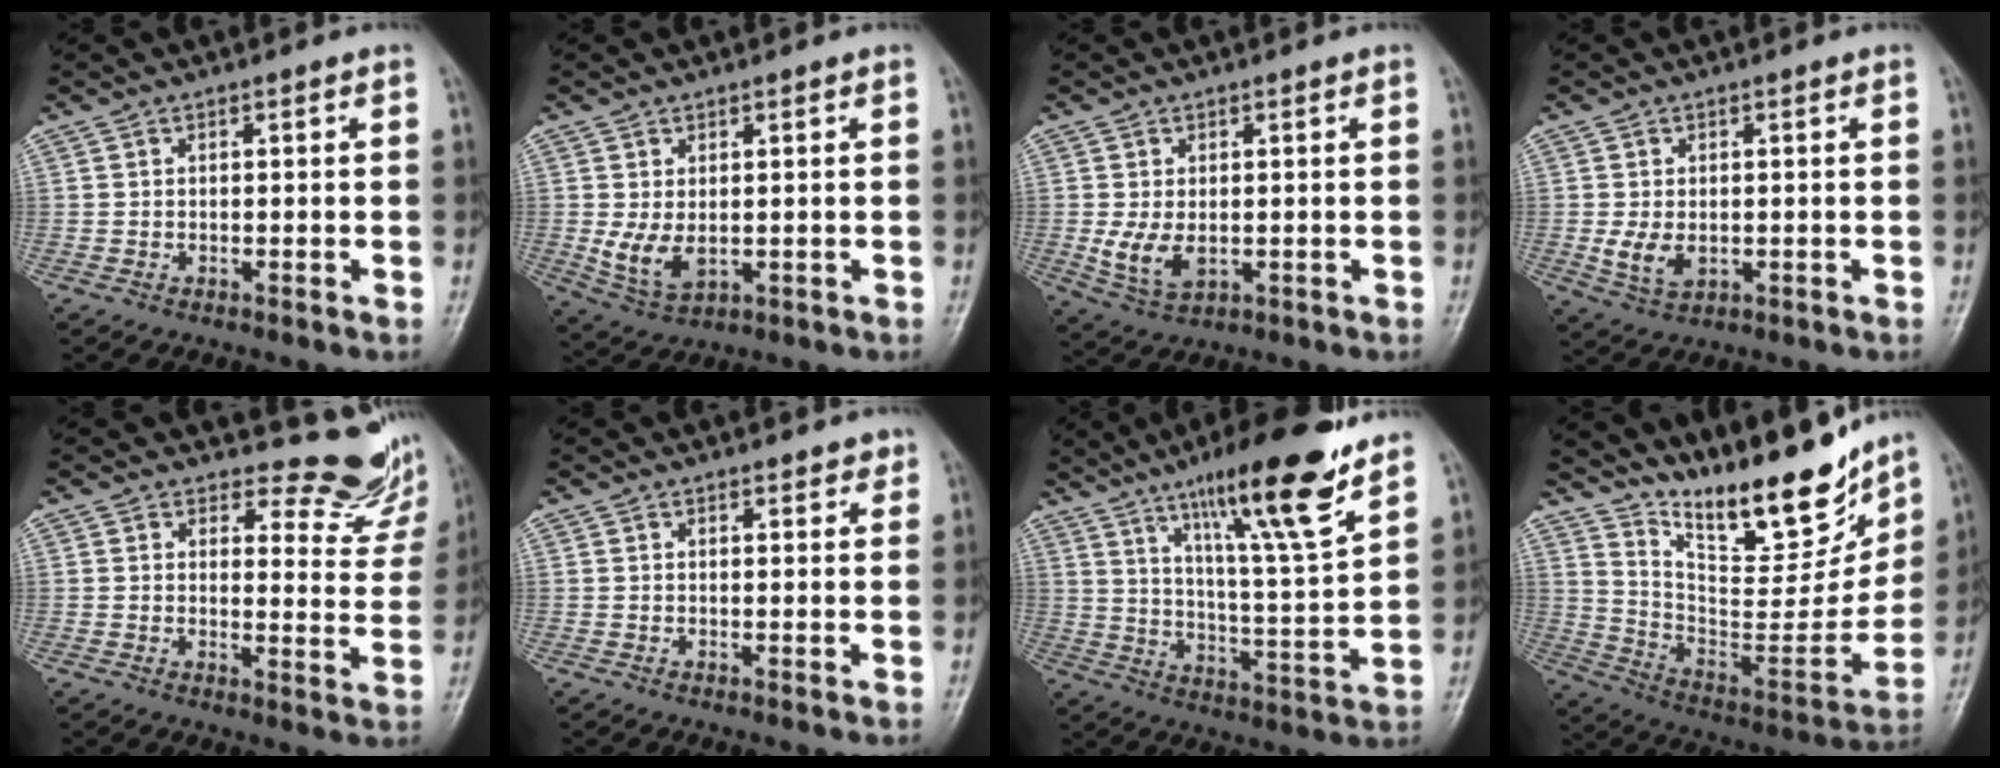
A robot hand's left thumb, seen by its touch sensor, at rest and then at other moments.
{"total": 6.3, "force": [0.5, 3.8, 5.1], "torque": [-0.091, -0.014, 0.023]}
{"total": 6.0, "force": [-0.1, 3.8, 4.7], "torque": [-0.089, -0.015, 0.010]}
{"total": 4.8, "force": [-0.3, 3.2, 3.6], "torque": [-0.065, -0.011, 0.003]}
{"total": 10.5, "force": [9.9, 3.4, 0.9], "torque": [0.026, -0.102, 0.097]}
{"total": 2.0, "force": [1.6, 0.8, 0.7], "torque": [0.002, -0.008, 0.017]}
{"total": 19.4, "force": [12.8, 2.3, 14.4], "torque": [-0.209, -0.067, 0.208]}
{"total": 23.3, "force": [17.8, 7.3, 13.2], "torque": [-0.159, -0.099, 0.299]}